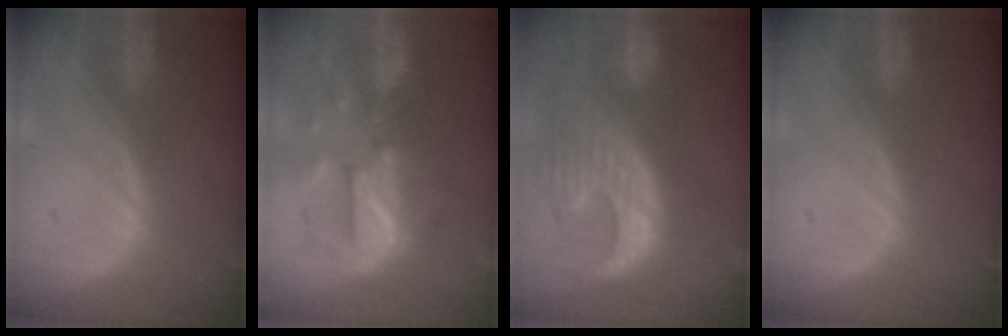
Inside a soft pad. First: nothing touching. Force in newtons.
{"total": 9.0, "press": 9.0, "slide": 0.4}
{"total": 12.4, "press": 11.2, "slide": 5.4}
{"total": 0.0}